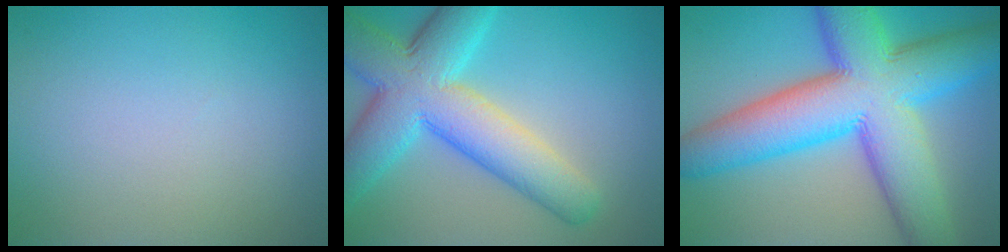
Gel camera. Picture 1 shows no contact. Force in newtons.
{"total": 10.0, "press": 10.0, "slide": 0.3}
{"total": 14.2, "press": 14.2, "slide": 0.1}